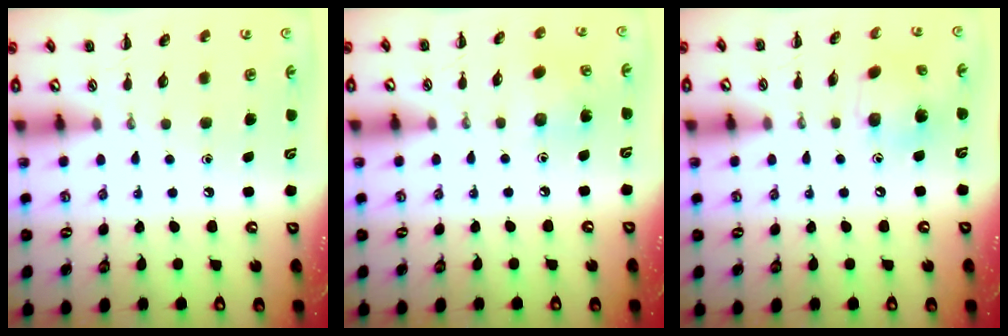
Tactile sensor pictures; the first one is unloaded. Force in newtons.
{"total": 4.4, "press": 4.2, "slide": 1.2}
{"total": 6.4, "press": 6.2, "slide": 1.7}